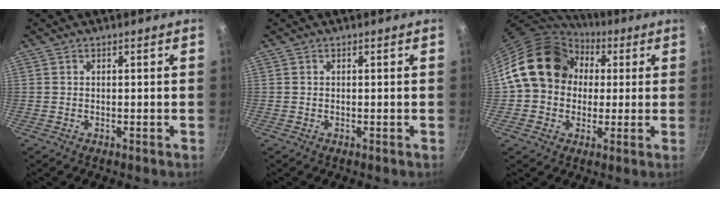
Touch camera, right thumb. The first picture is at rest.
{"total": 0.0}
{"total": 17.1, "force": [3.1, 14.2, 9.1], "torque": [-0.126, 0.034, 0.043]}